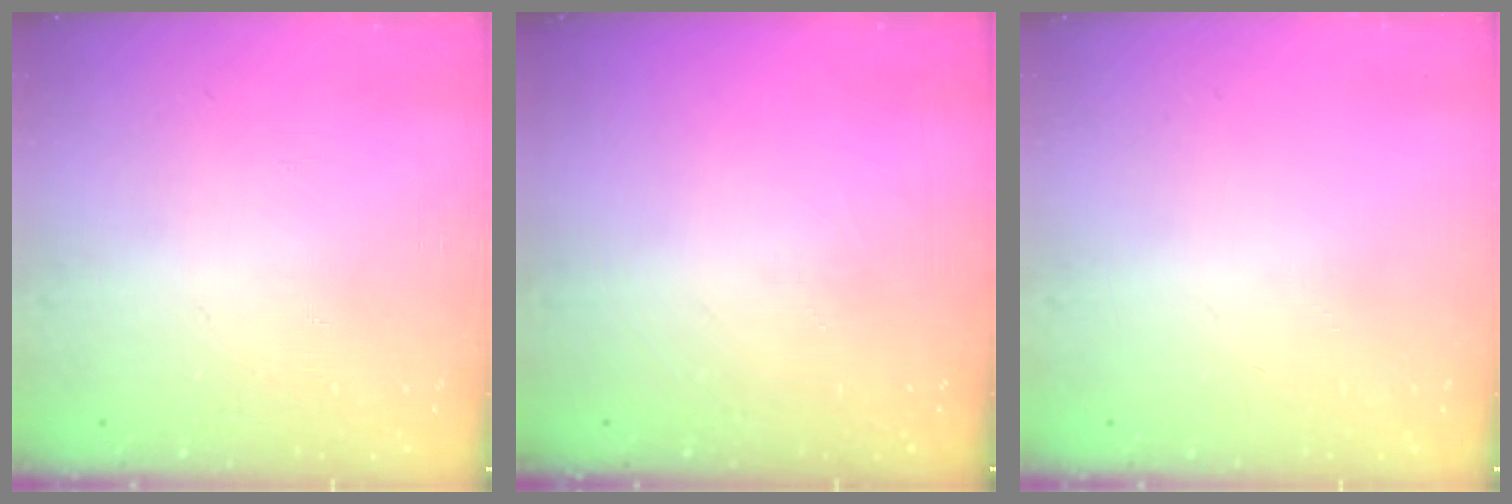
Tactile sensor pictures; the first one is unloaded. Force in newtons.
{"total": 0.0}
{"total": 0.0}